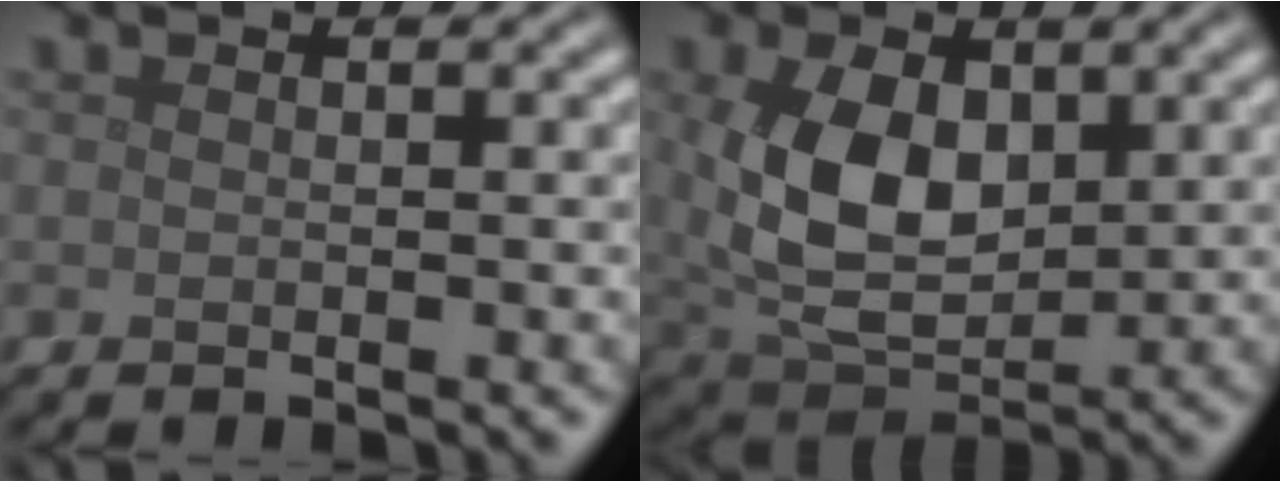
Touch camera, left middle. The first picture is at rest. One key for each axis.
{"total": 8.6, "fx": 1.5, "fy": 5.3, "fz": 6.5, "tx": -0.150, "ty": -0.005, "tz": 0.036}